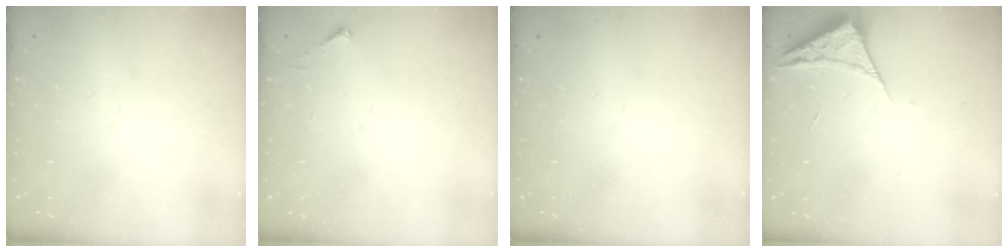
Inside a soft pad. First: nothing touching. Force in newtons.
{"total": 2.5, "press": 2.5, "slide": 0.3}
{"total": 0.0}
{"total": 4.2, "press": 4.2, "slide": 0.5}